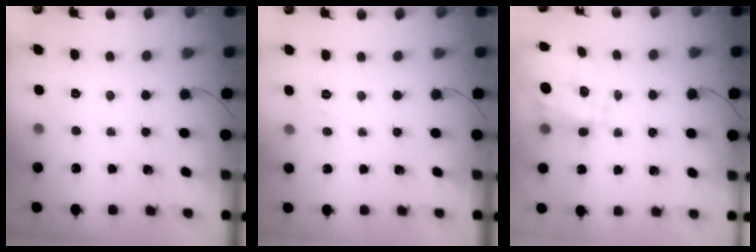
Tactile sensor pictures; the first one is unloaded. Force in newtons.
{"total": 2.6, "press": 2.0, "slide": 1.7}
{"total": 3.5, "press": 3.3, "slide": 1.1}